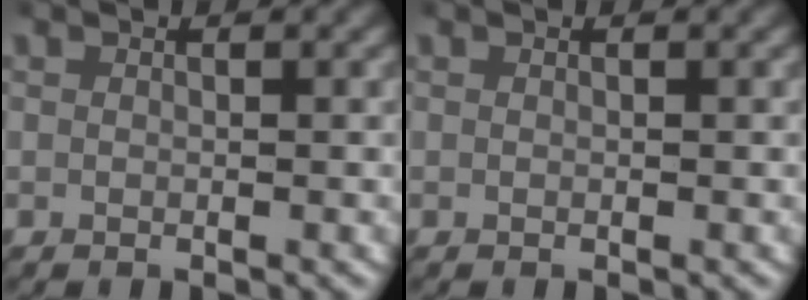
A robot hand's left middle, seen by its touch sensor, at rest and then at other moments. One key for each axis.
{"total": 0.0}